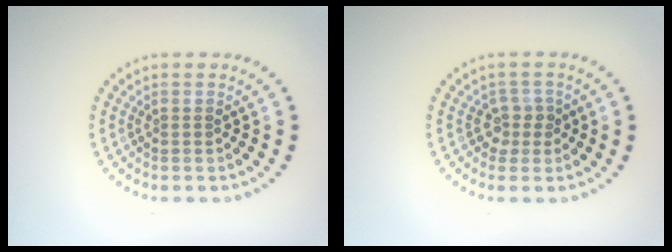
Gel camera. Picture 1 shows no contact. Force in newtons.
{"total": 1.7, "press": 1.3, "slide": 1.1}